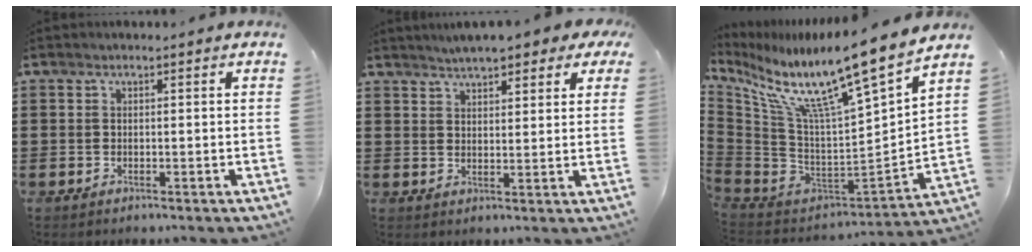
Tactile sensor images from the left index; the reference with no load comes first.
{"total": 4.7, "force": [4.3, 0.8, 1.7], "torque": [-0.047, -0.003, 0.078]}
{"total": 12.5, "force": [9.3, 0.3, 8.3], "torque": [-0.169, -0.083, 0.143]}